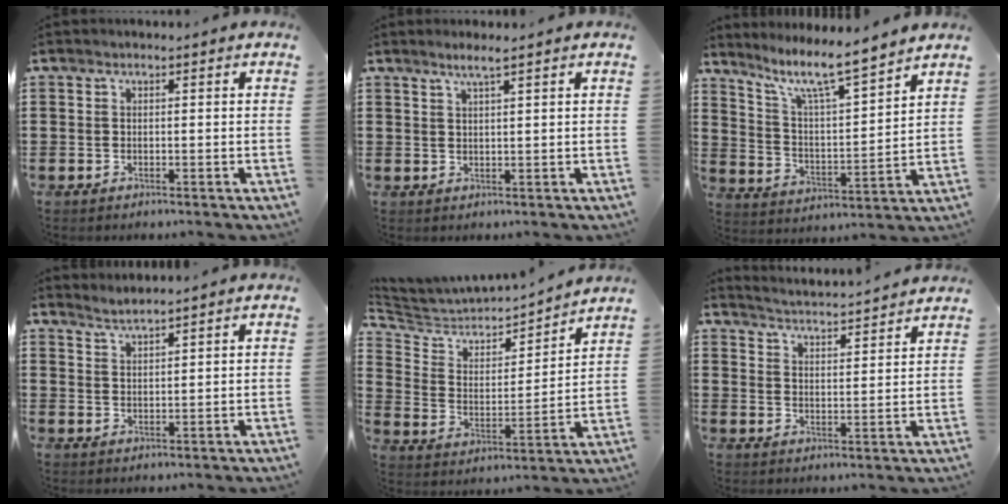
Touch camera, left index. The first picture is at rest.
{"total": 2.2, "force": [1.6, -0.2, 1.5], "torque": [-0.032, 0.000, 0.030]}
{"total": 8.6, "force": [7.4, 0.4, 4.4], "torque": [-0.115, -0.047, 0.122]}
{"total": 1.9, "force": [1.9, -0.4, 0.1], "torque": [-0.007, 0.001, 0.036]}
{"total": 4.1, "force": [3.6, 1.8, 0.7], "torque": [-0.045, -0.035, 0.053]}
{"total": 3.4, "force": [3.3, -0.7, 0.1], "torque": [-0.021, -0.031, 0.052]}